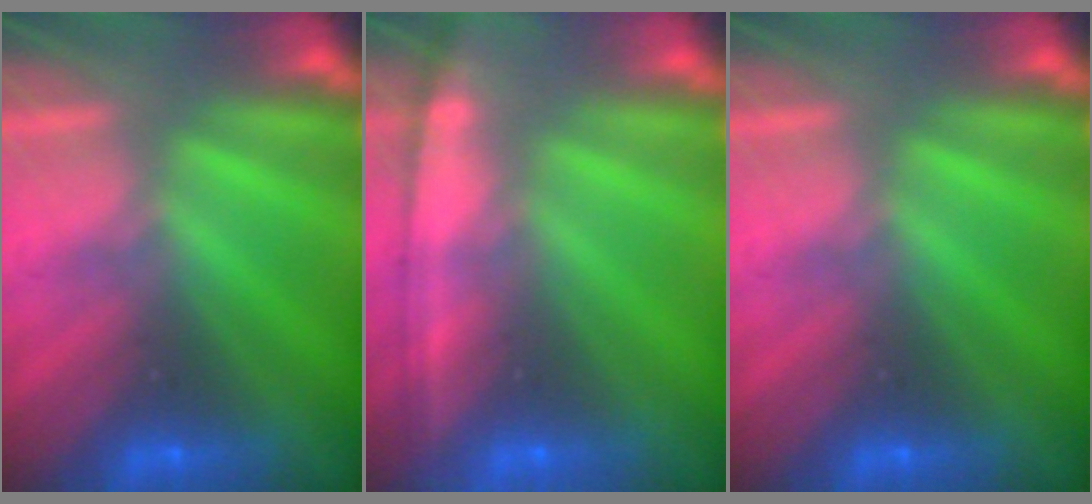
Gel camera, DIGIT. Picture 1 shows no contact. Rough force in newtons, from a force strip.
{"total": 1.3}
{"total": 0.0}